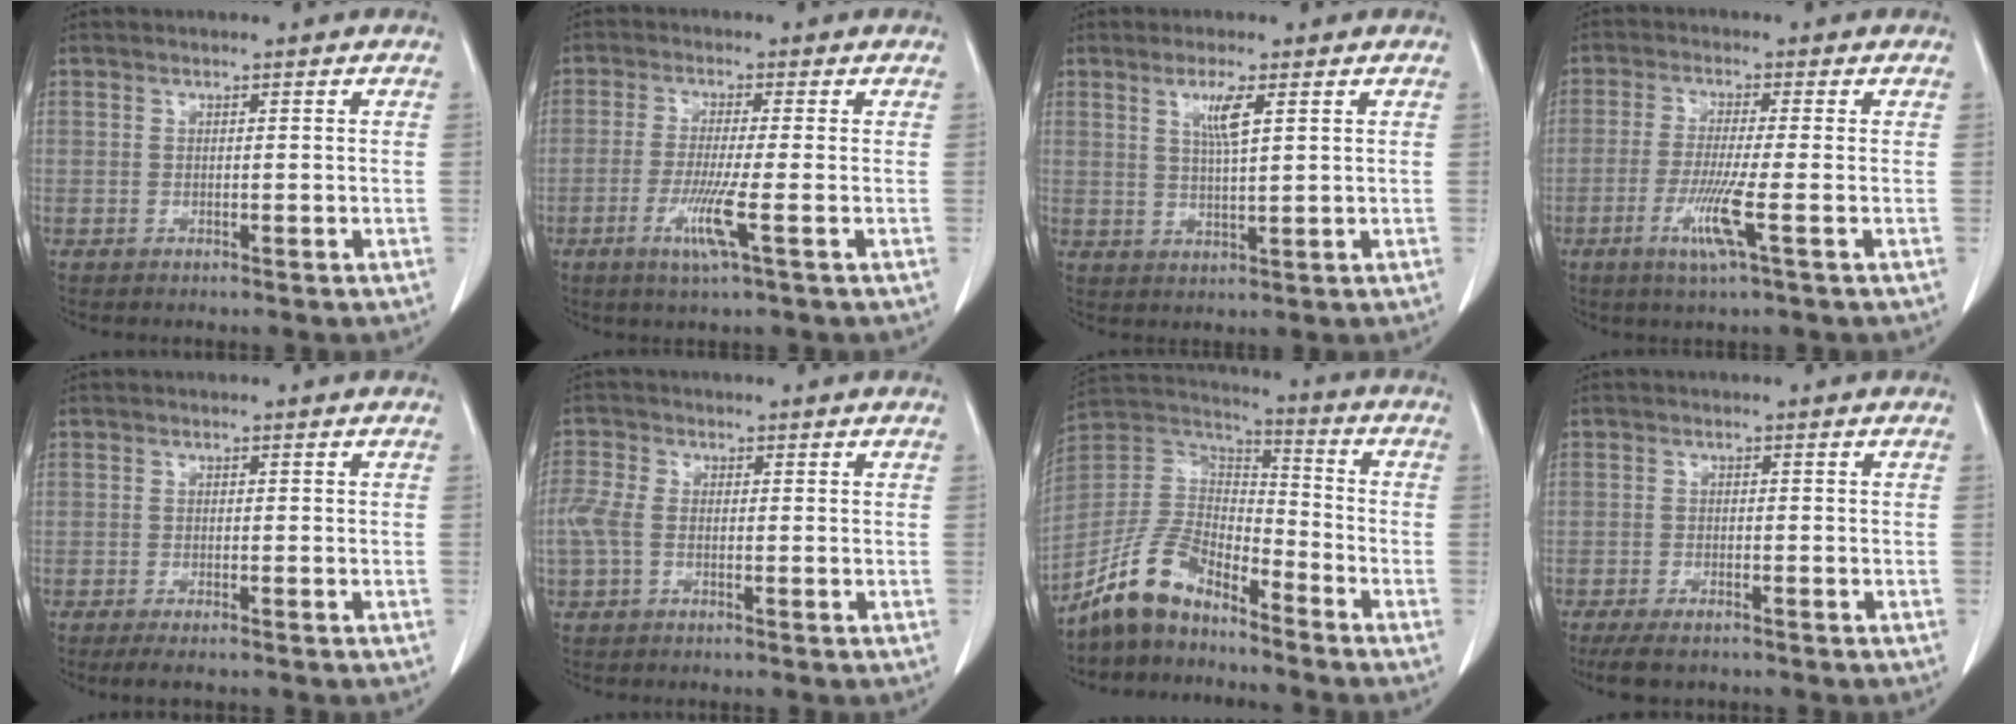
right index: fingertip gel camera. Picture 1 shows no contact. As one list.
[{"total": 5.8, "force": [-2.2, -0.7, 5.4], "torque": [-0.110, -0.019, -0.043]}, {"total": 4.1, "force": [1.8, 0.1, 3.7], "torque": [-0.071, -0.005, 0.034]}, {"total": 6.3, "force": [-2.4, -0.7, 5.8], "torque": [-0.119, -0.020, -0.048]}, {"total": 3.2, "force": [-2.6, 0.5, 1.8], "torque": [-0.028, -0.008, -0.037]}, {"total": 4.3, "force": [-0.7, 2.6, 3.3], "torque": [-0.108, 0.011, -0.018]}, {"total": 11.2, "force": [-9.1, 4.0, 5.2], "torque": [-0.117, 0.021, -0.179]}, {"total": 4.9, "force": [-3.9, 1.4, 2.5], "torque": [-0.041, -0.010, -0.062]}]